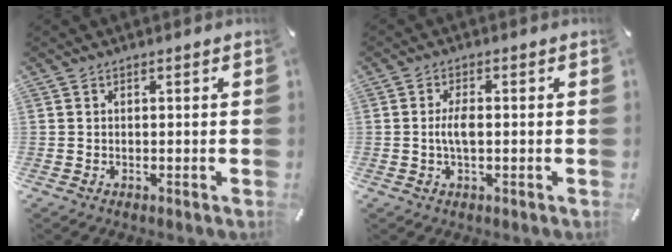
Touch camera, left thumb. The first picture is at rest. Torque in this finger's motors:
{"motor_torque": [1.03, 0.99, 0.58, -0.05, 0.04]}